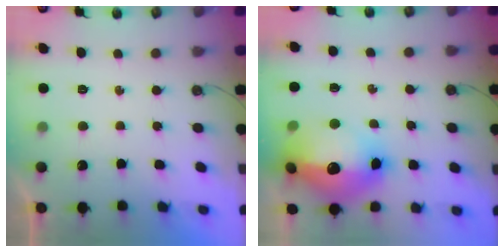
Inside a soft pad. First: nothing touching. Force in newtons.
{"total": 24.4, "press": 20.8, "slide": 12.8}